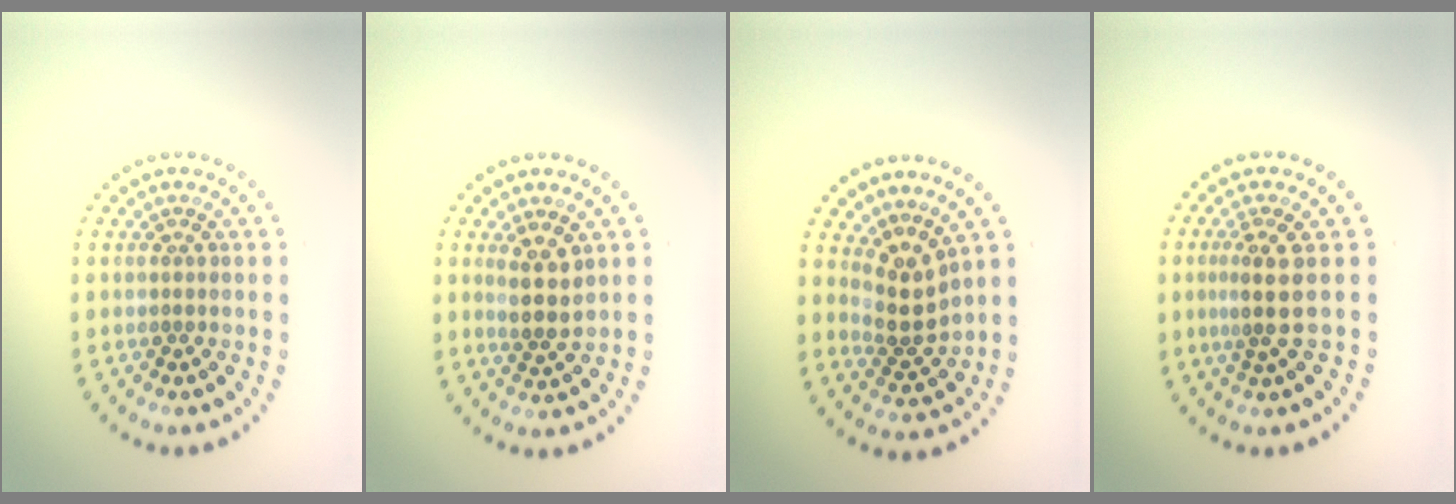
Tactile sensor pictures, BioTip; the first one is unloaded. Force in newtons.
{"total": 2.6, "press": 2.3, "slide": 1.3}
{"total": 2.9, "press": 2.1, "slide": 2.0}
{"total": 2.4, "press": 2.0, "slide": 1.5}